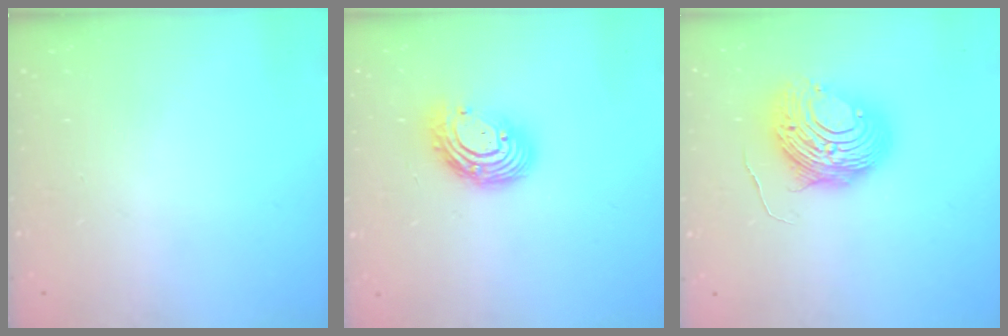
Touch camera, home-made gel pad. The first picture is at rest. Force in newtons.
{"total": 12.1, "press": 12.0, "slide": 1.1}
{"total": 12.7, "press": 12.7, "slide": 1.3}